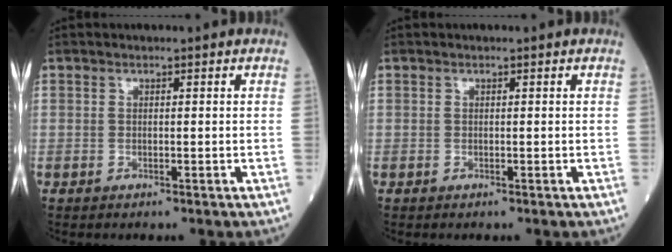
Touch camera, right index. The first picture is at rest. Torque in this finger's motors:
{"motor_torque": [0.00, 0.00, 0.00, 0.00]}